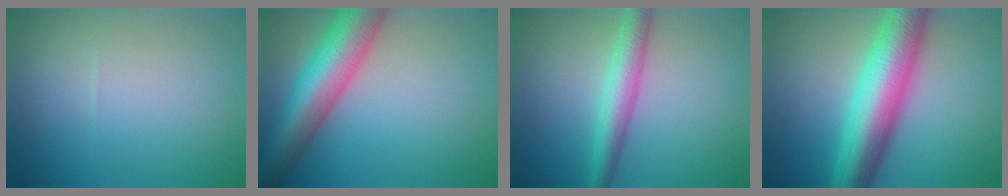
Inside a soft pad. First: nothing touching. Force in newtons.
{"total": 9.3, "press": 9.3, "slide": 0.3}
{"total": 3.9, "press": 3.9, "slide": 0.1}
{"total": 9.8, "press": 9.8, "slide": 0.2}